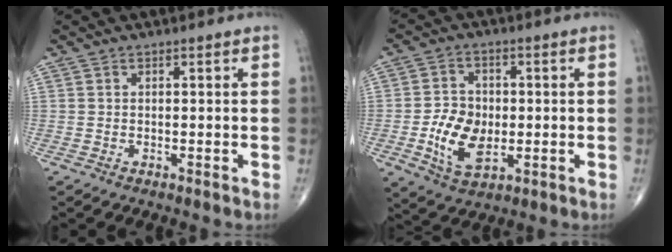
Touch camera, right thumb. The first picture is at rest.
{"total": 9.7, "force": [-1.7, 6.5, 7.0], "torque": [-0.107, 0.001, -0.028]}